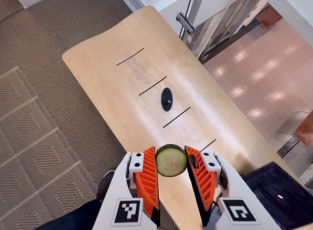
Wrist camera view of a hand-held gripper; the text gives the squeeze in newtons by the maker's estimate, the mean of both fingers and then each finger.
{"total": 7.8, "left": 7.9, "right": 7.8}